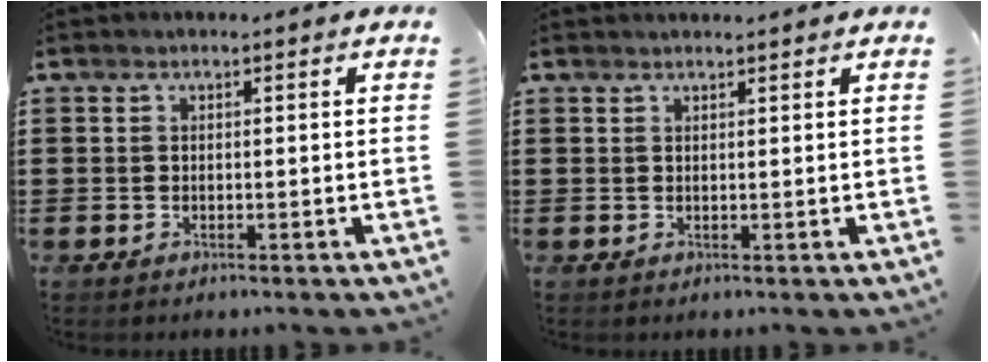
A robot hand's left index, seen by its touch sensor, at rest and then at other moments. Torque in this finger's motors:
{"motor_torque": [0.82, -1.32, -0.04, -0.01]}